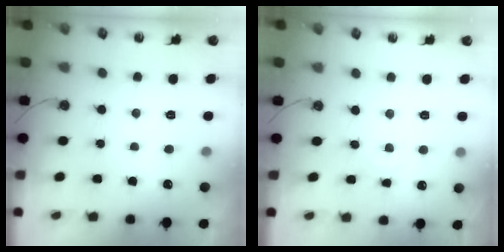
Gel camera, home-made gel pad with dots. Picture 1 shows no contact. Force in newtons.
{"total": 1.6, "press": 1.6, "slide": 0.2}